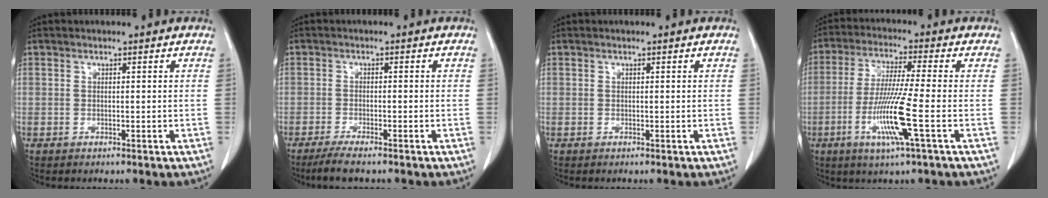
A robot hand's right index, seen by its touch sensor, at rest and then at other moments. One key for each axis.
{"total": 4.3, "fx": -3.4, "fy": 0.2, "fz": 2.6, "tx": -0.048, "ty": -0.010, "tz": -0.058}
{"total": 0.0}
{"total": 10.4, "fx": -3.3, "fy": -0.9, "fz": 9.9, "tx": -0.200, "ty": -0.020, "tz": -0.068}